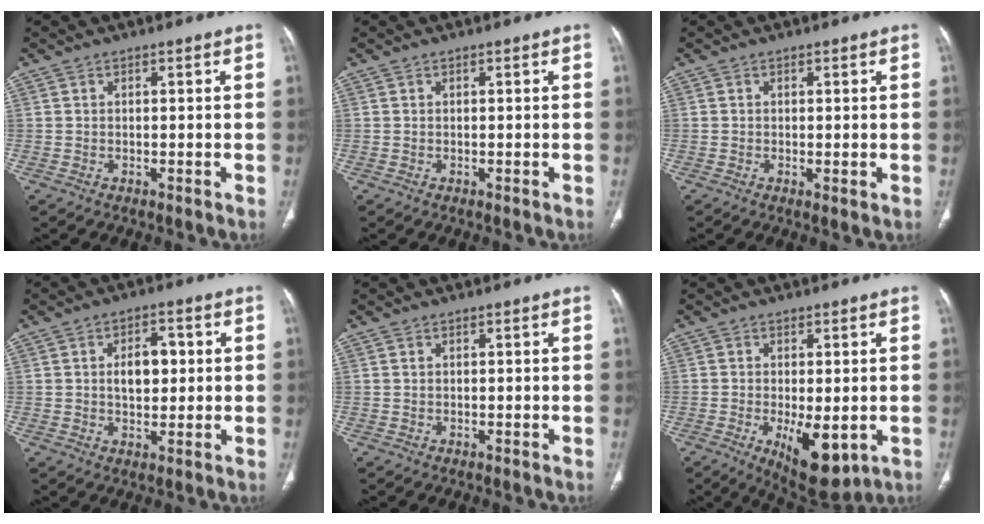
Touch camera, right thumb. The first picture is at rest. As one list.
[{"total": 0.0}, {"total": 1.0, "force": [-0.1, 0.3, 0.9], "torque": [-0.020, -0.005, -0.002]}, {"total": 6.6, "force": [0.8, 4.0, 5.2], "torque": [-0.063, 0.007, 0.012]}, {"total": 0.0}, {"total": 10.2, "force": [-2.8, 4.5, 8.8], "torque": [-0.121, -0.018, -0.028]}]